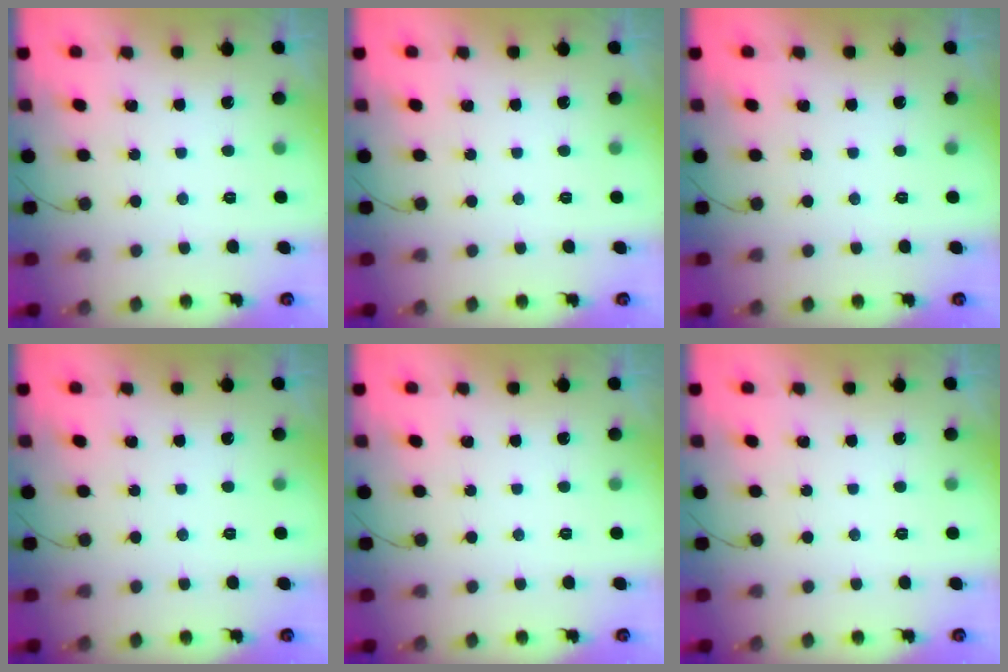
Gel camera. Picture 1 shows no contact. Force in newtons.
{"total": 0.0}
{"total": 0.0}
{"total": 0.0}
{"total": 0.0}
{"total": 0.0}